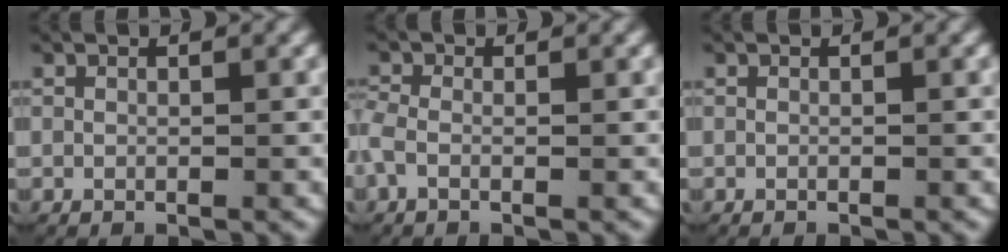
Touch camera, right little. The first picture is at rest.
{"total": 2.0, "force": [-0.6, 1.4, 1.3], "torque": [-0.041, -0.006, -0.011]}
{"total": 0.0}